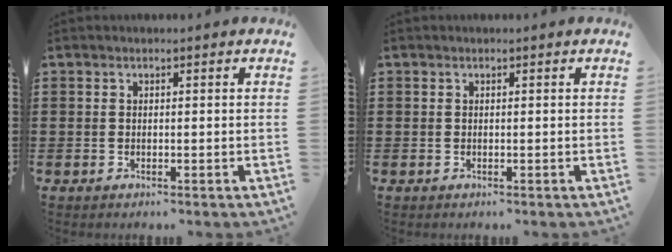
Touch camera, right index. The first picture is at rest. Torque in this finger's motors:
{"motor_torque": [0.02, -0.17, -0.07, 0.02]}